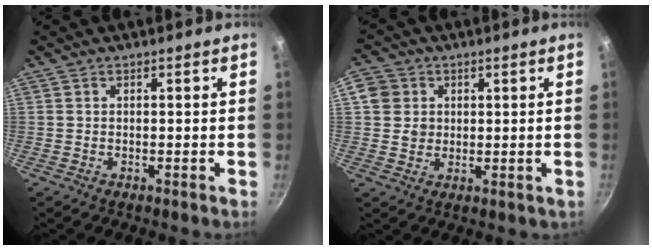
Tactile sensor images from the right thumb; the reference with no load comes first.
{"total": 6.0, "force": [1.4, 5.6, 1.7], "torque": [0.003, -0.001, 0.025]}